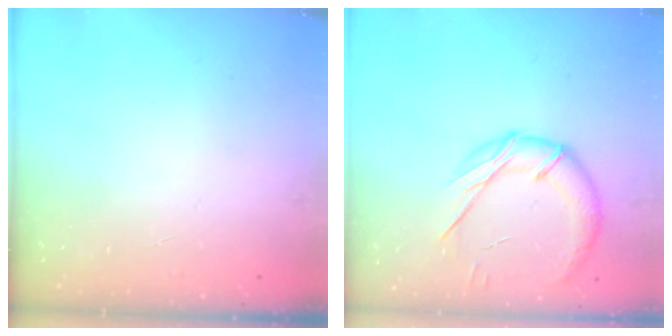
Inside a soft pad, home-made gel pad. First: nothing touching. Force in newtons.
{"total": 14.3, "press": 14.3, "slide": 1.4}